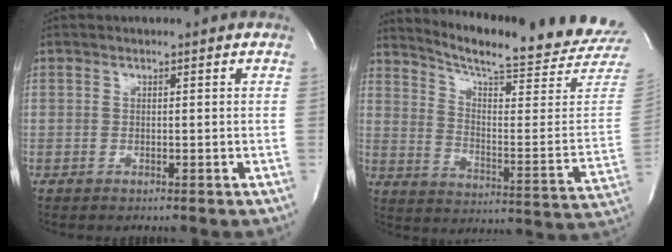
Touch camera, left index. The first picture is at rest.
{"total": 22.8, "force": [21.4, 0.5, 7.9], "torque": [-0.130, -0.109, 0.270]}